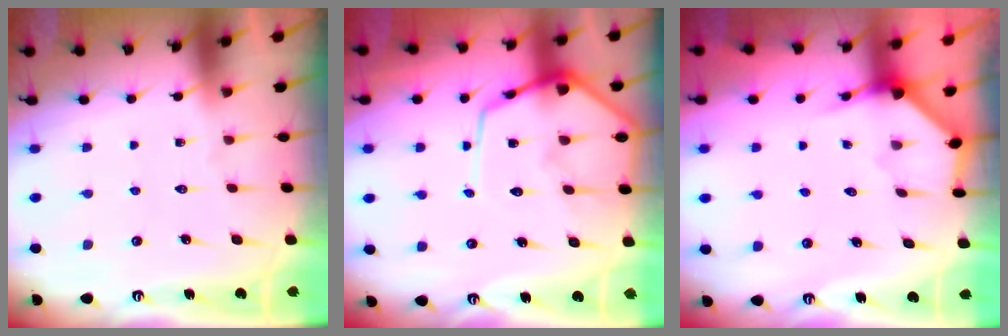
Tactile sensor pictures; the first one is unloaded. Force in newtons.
{"total": 11.6, "press": 11.5, "slide": 1.2}
{"total": 4.8, "press": 4.7, "slide": 0.3}